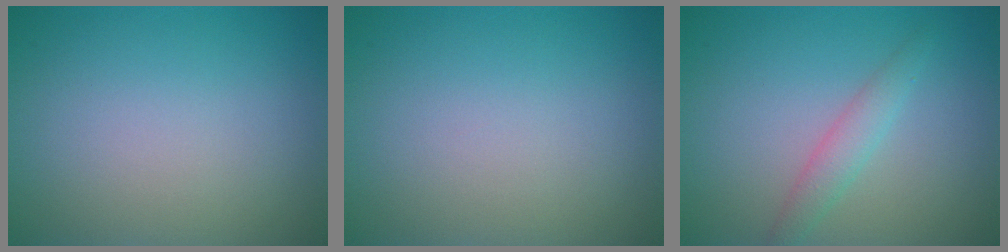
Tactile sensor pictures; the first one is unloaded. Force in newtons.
{"total": 0.0}
{"total": 1.9, "press": 1.9, "slide": 0.1}